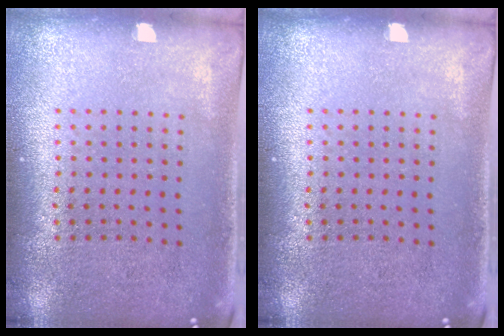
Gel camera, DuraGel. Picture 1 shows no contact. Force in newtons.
{"total": 0.0}